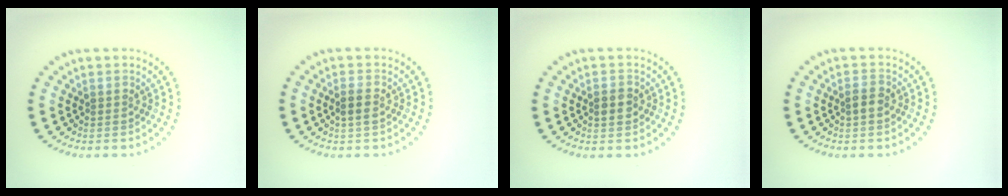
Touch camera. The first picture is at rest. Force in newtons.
{"total": 1.3, "press": 1.2, "slide": 0.6}
{"total": 1.6, "press": 1.5, "slide": 0.4}
{"total": 1.3, "press": 1.2, "slide": 0.4}